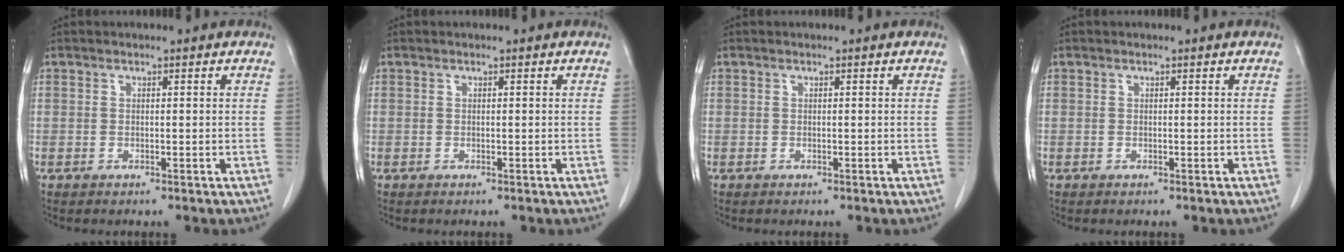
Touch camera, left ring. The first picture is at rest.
{"total": 0.0}
{"total": 0.0}
{"total": 0.0}